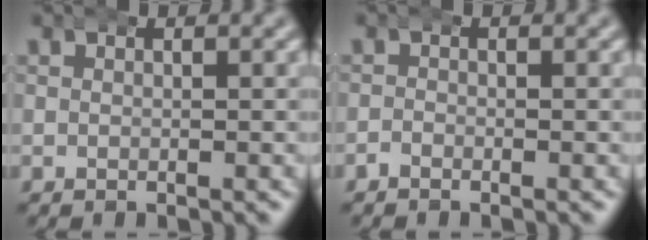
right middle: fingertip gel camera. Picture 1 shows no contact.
{"total": 0.8, "force": [-0.8, 0.2, 0.0], "torque": [-0.002, -0.002, -0.017]}